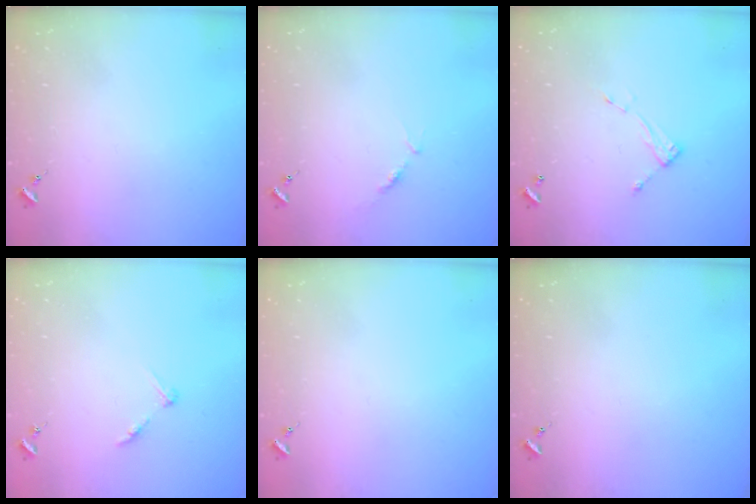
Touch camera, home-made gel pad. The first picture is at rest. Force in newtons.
{"total": 4.7, "press": 4.7, "slide": 0.5}
{"total": 6.1, "press": 6.1, "slide": 0.2}
{"total": 5.2, "press": 5.2, "slide": 0.6}
{"total": 0.0}
{"total": 0.0}